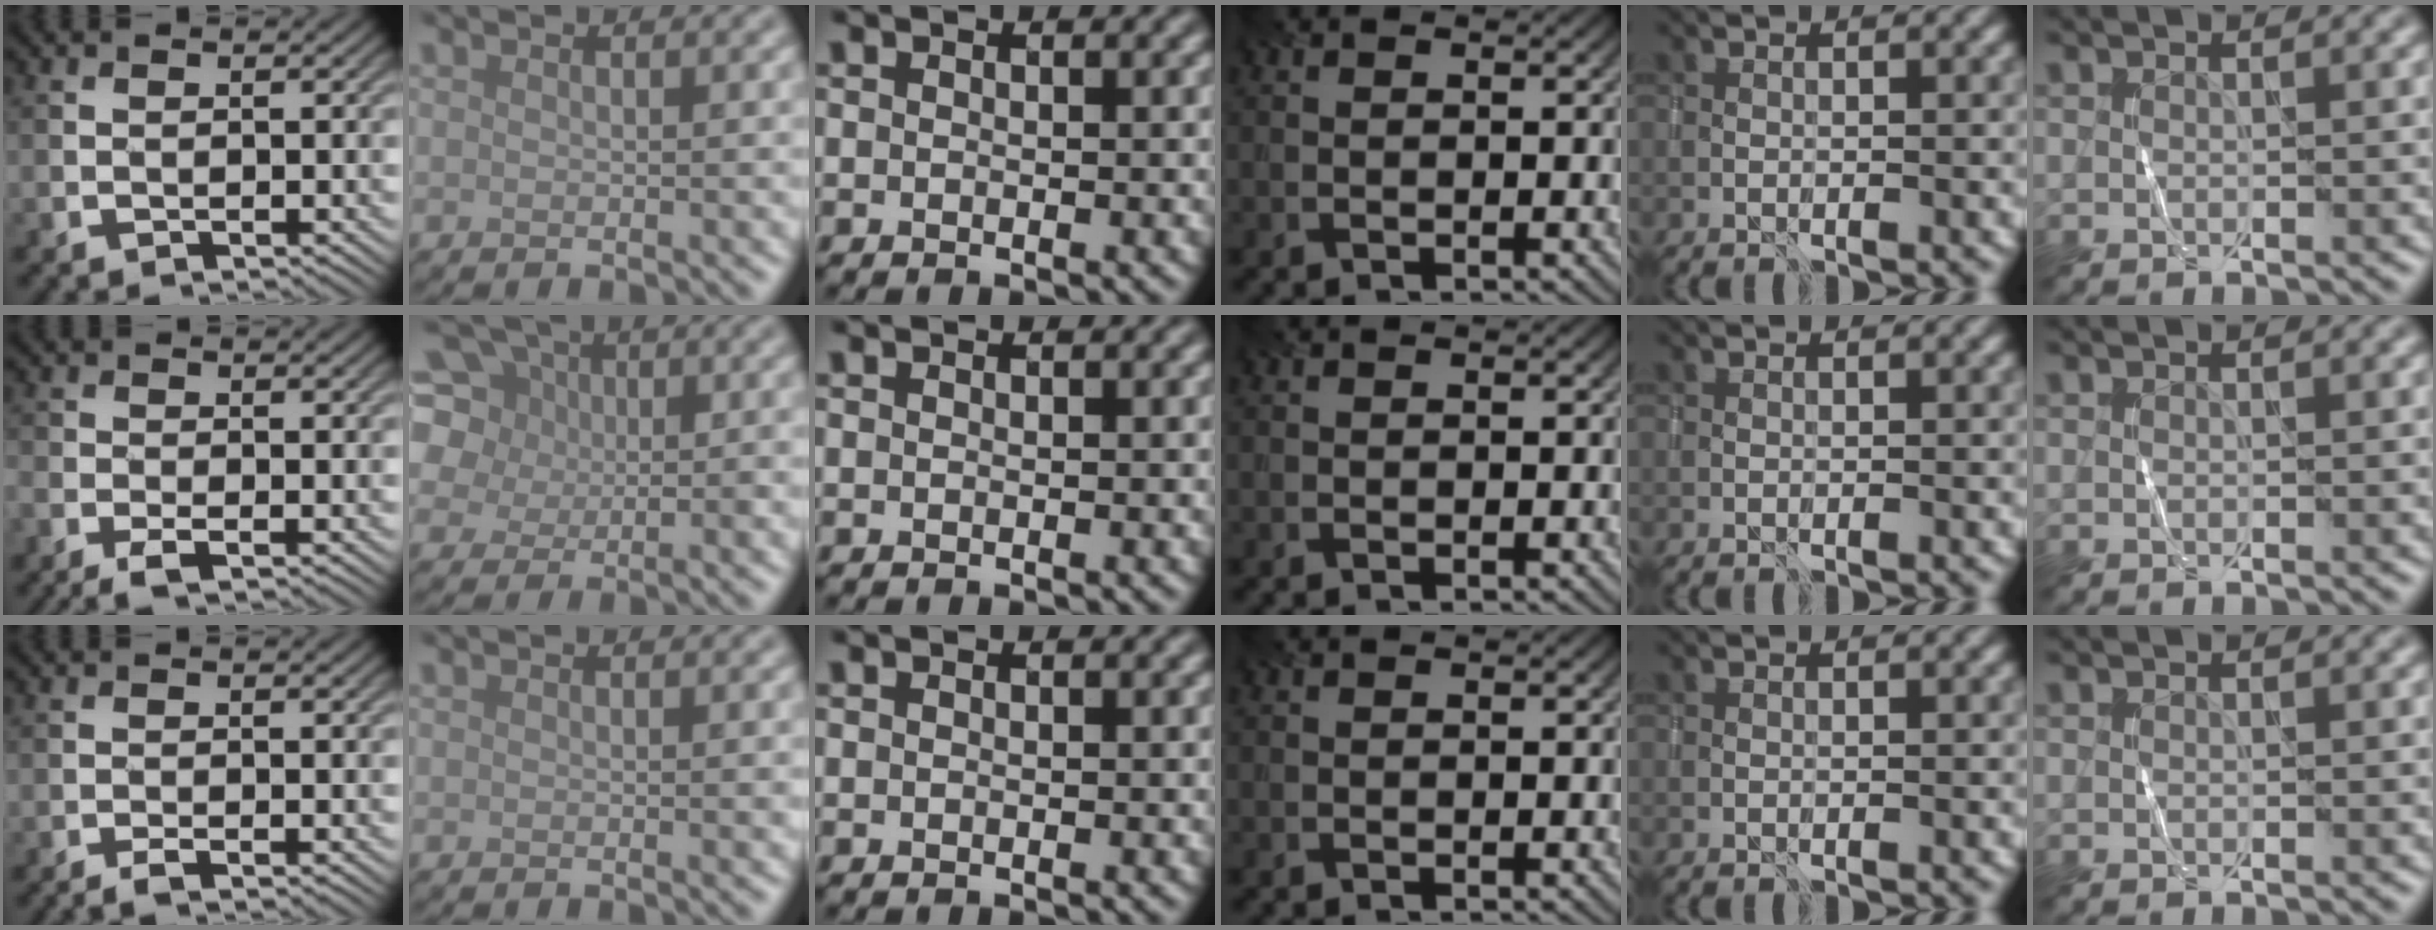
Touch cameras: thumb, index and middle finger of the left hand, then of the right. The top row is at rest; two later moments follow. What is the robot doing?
{"motion": "wrap", "object": "sponge"}